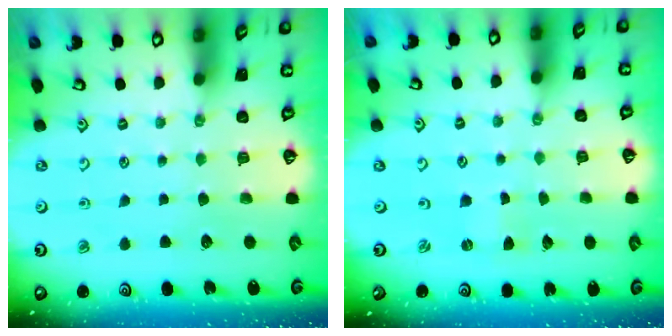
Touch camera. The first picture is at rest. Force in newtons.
{"total": 0.0}